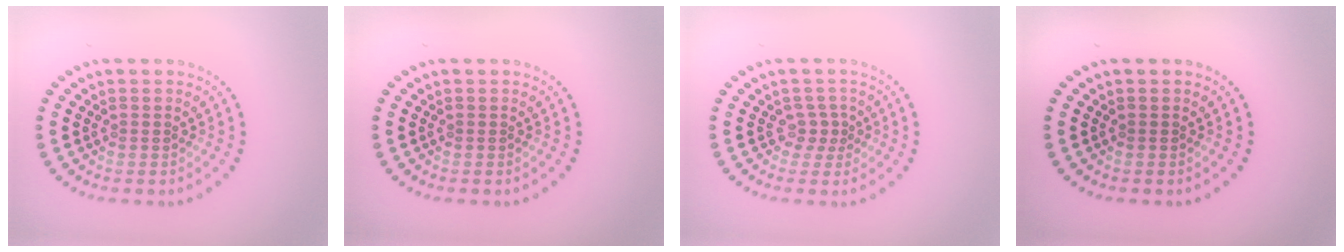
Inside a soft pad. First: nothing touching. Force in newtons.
{"total": 0.0}
{"total": 1.3, "press": 1.0, "slide": 0.9}
{"total": 0.0}